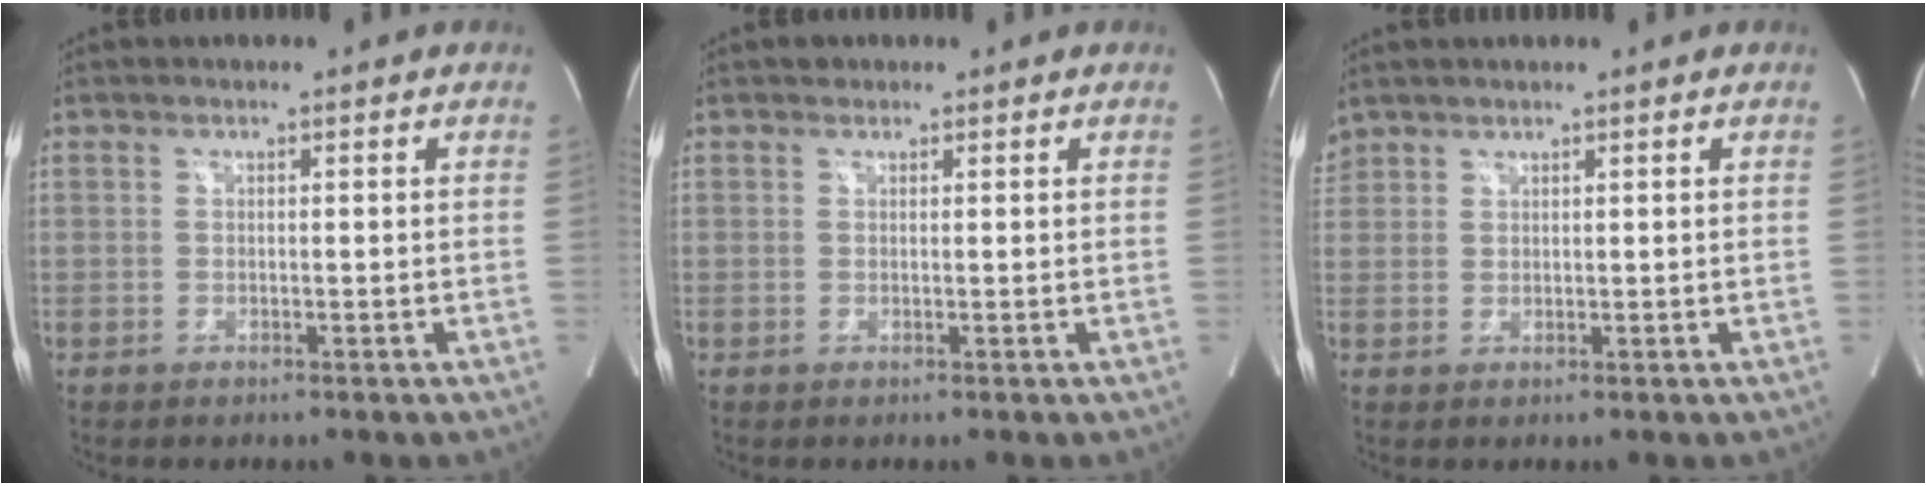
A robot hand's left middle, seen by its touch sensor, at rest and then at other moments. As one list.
[{"total": 0.8, "force": [0.6, 0.5, 0.1], "torque": [-0.003, 0.002, 0.008]}, {"total": 2.4, "force": [2.2, 1.1, 0.2], "torque": [-0.014, 0.018, 0.048]}]